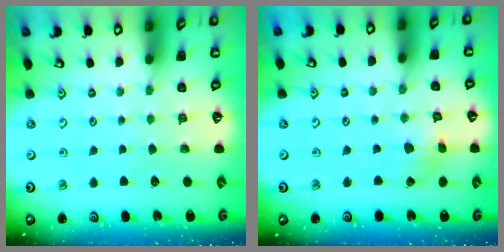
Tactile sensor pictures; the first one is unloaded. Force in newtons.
{"total": 2.7, "press": 2.7, "slide": 0.5}